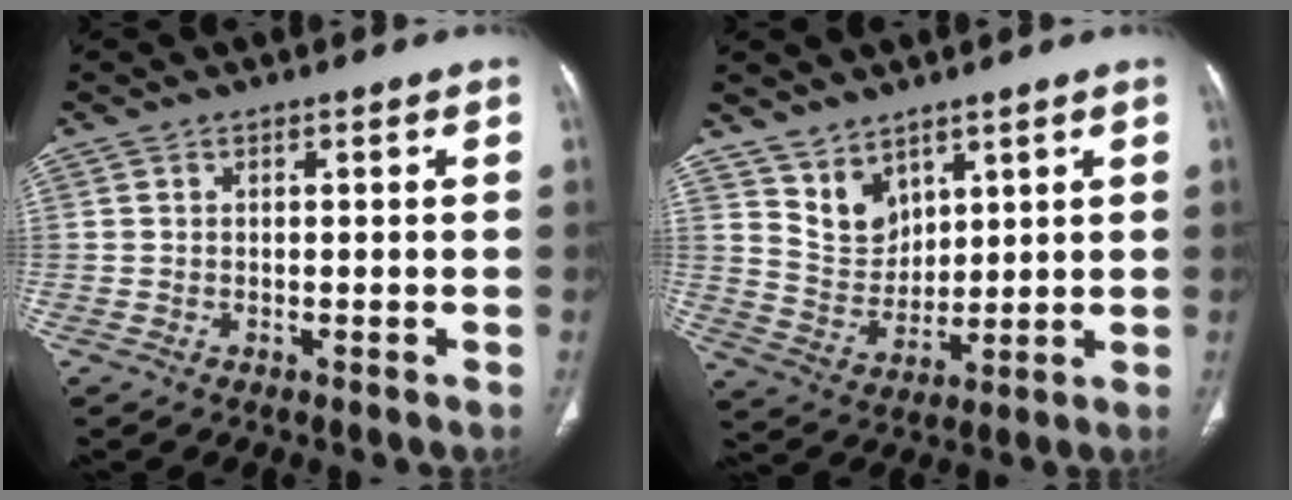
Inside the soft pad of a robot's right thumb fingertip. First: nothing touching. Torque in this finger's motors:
{"motor_torque": [-0.84, 0.89, -0.21, 0.39, 0.00]}